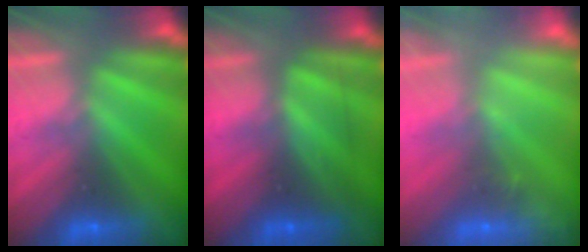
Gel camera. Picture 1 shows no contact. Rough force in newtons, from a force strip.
{"total": 2.4}
{"total": 2.2}